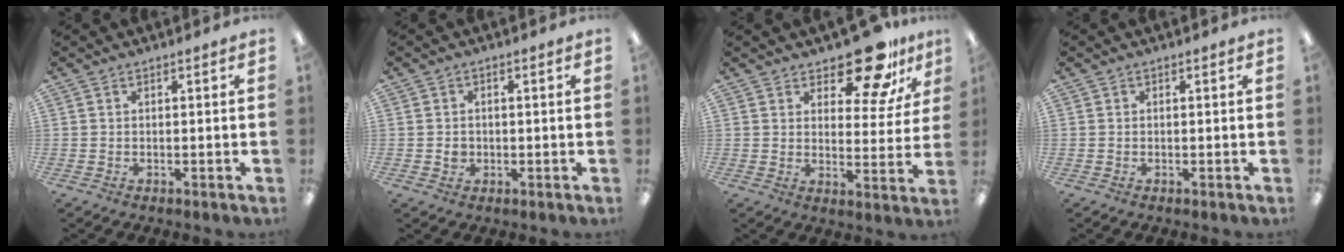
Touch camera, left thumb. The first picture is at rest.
{"total": 2.2, "force": [-0.2, 2.1, 0.8], "torque": [-0.007, 0.001, -0.008]}
{"total": 14.7, "force": [10.8, 6.1, 7.8], "torque": [-0.099, -0.070, 0.183]}
{"total": 0.0}